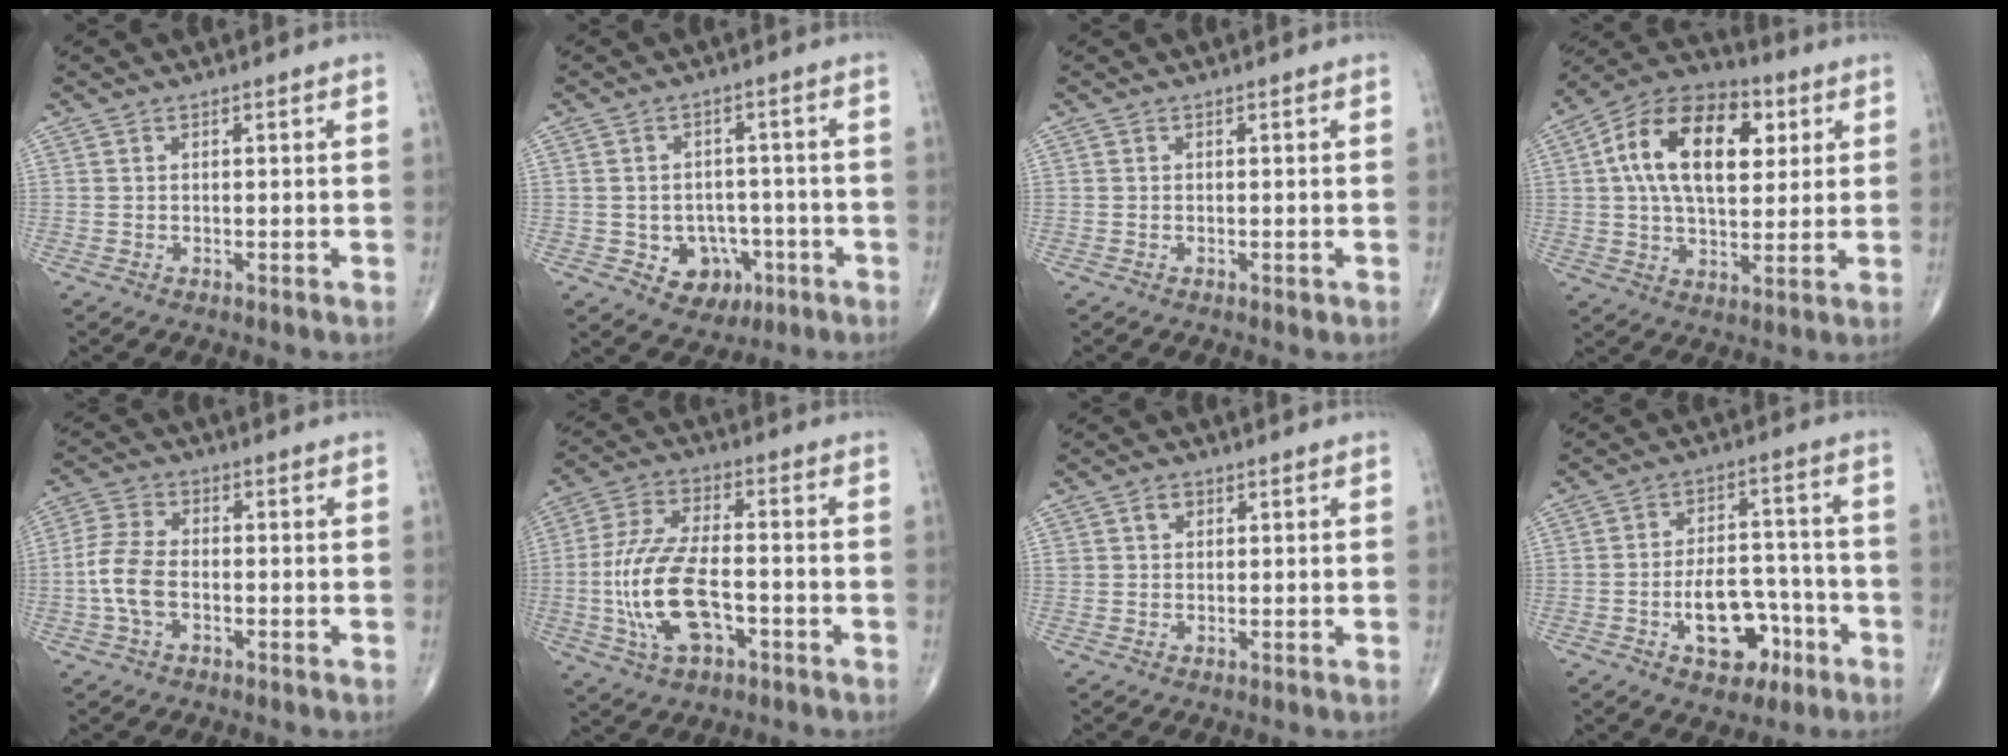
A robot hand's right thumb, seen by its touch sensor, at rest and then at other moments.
{"total": 7.6, "force": [-2.7, 6.1, 3.6], "torque": [-0.016, 0.023, -0.030]}
{"total": 0.5, "force": [-0.2, 0.3, 0.4], "torque": [-0.004, -0.001, -0.003]}
{"total": 19.3, "force": [4.9, 11.2, 14.9], "torque": [-0.223, 0.006, 0.072]}
{"total": 7.5, "force": [-1.7, 4.5, 5.8], "torque": [-0.132, 0.019, -0.039]}
{"total": 15.0, "force": [-3.8, 7.3, 12.6], "torque": [-0.263, 0.023, -0.067]}
{"total": 2.1, "force": [0.8, 1.6, 1.0], "torque": [-0.010, 0.002, 0.013]}
{"total": 11.6, "force": [-4.9, 7.0, 7.9], "torque": [-0.094, 0.045, -0.070]}